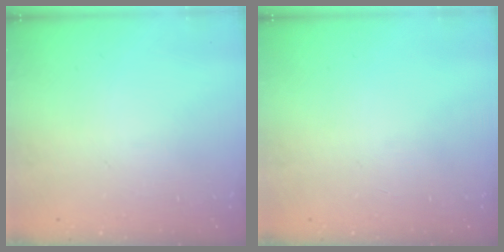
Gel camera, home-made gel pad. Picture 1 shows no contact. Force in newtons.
{"total": 0.0}